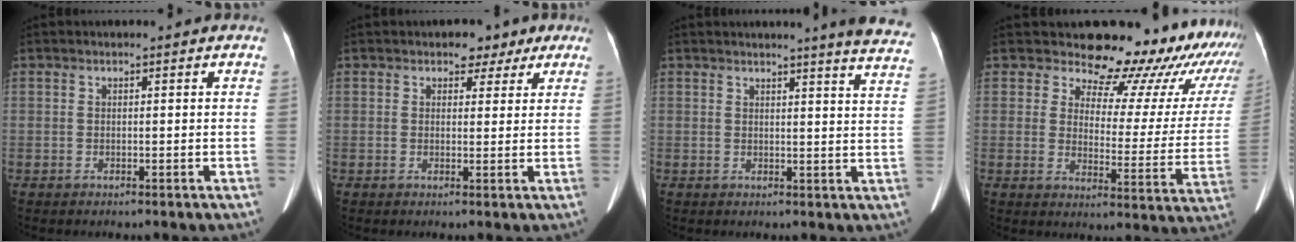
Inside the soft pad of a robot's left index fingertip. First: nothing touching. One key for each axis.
{"total": 3.5, "fx": 2.2, "fy": 2.5, "fz": 1.2, "tx": -0.007, "ty": 0.011, "tz": 0.029}
{"total": 11.0, "fx": 10.0, "fy": -0.5, "fz": 4.4, "tx": -0.040, "ty": -0.058, "tz": 0.088}
{"total": 20.9, "fx": 19.5, "fy": 5.5, "fz": 5.4, "tx": -0.046, "ty": -0.094, "tz": 0.205}